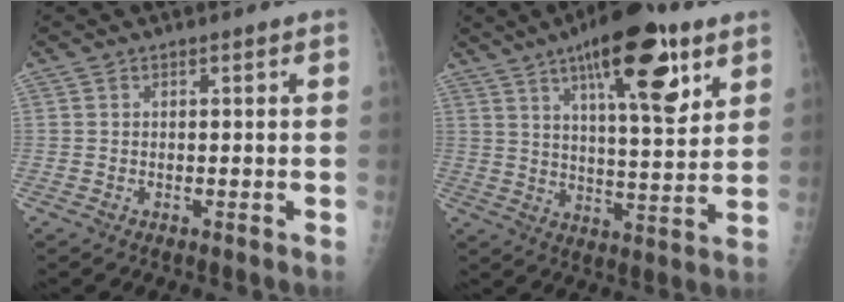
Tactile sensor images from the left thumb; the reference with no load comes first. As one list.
[{"total": 17.8, "force": [9.5, 5.5, 14.1], "torque": [-0.190, -0.039, 0.146]}]